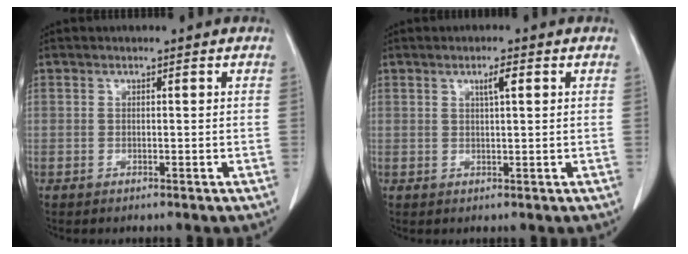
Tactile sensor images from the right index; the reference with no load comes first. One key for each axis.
{"total": 2.2, "fx": 0.9, "fy": 0.2, "fz": 2.0, "tx": -0.035, "ty": 0.001, "tz": 0.015}